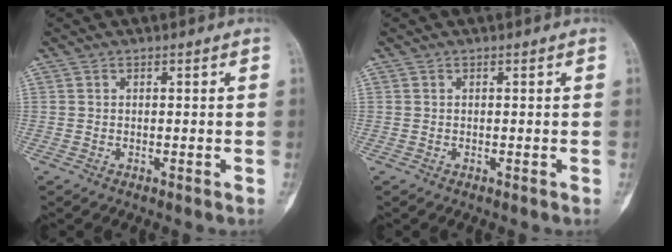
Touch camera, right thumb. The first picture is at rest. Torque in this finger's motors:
{"motor_torque": [1.61, 1.61, -0.02, -0.02, 0.00]}